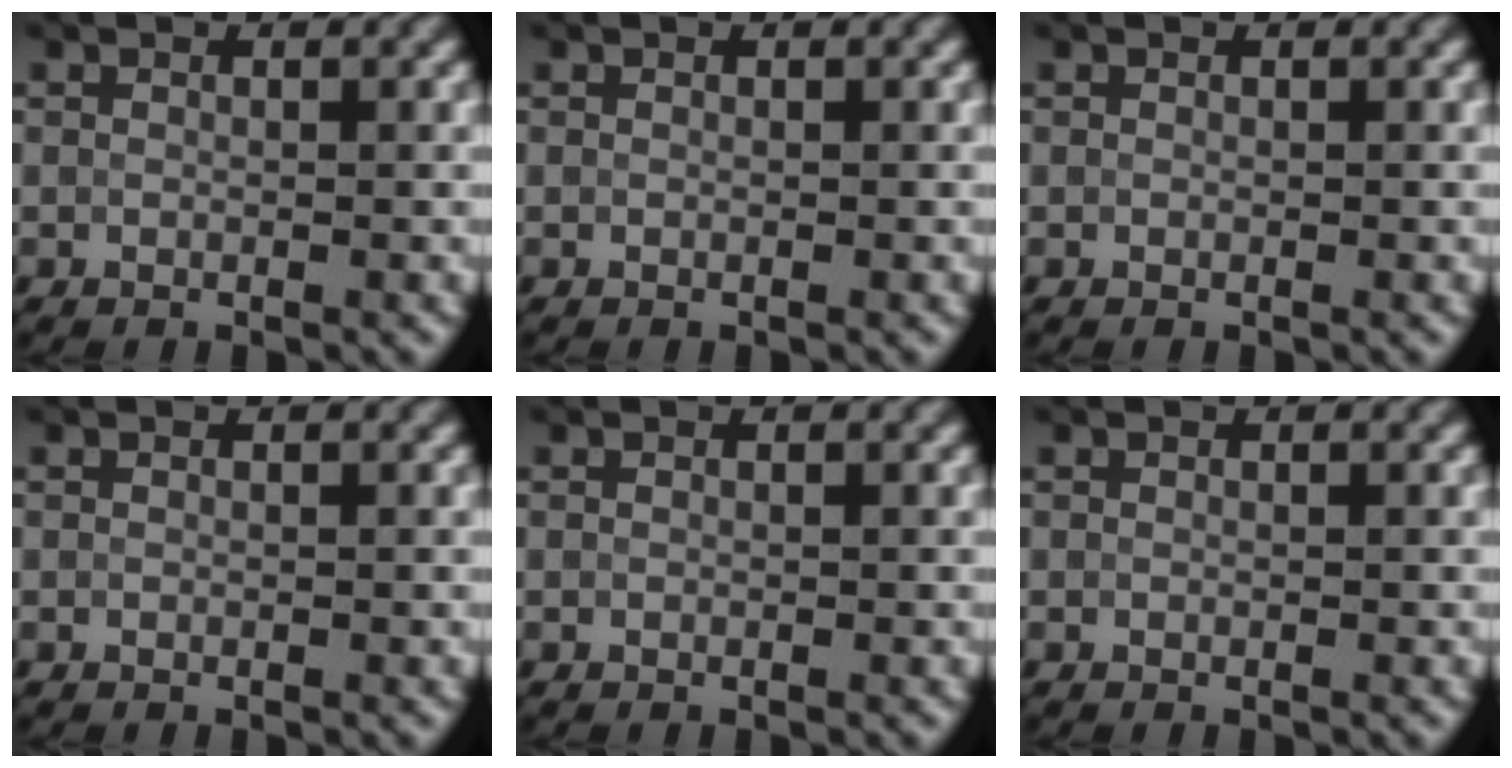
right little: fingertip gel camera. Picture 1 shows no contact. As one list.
[{"total": 0.0}, {"total": 0.0}, {"total": 0.0}, {"total": 0.0}, {"total": 0.0}]